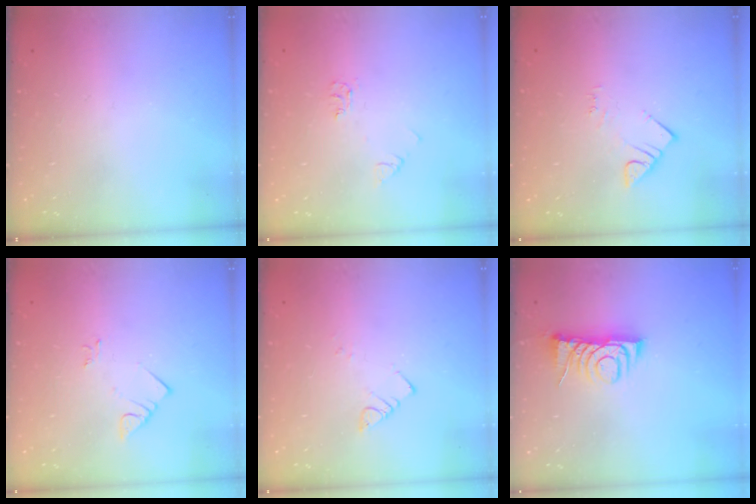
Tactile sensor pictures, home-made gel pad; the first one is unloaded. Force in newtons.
{"total": 5.0, "press": 5.0, "slide": 0.4}
{"total": 3.0, "press": 3.0, "slide": 0.3}
{"total": 2.3, "press": 2.3, "slide": 0.3}
{"total": 2.2, "press": 2.2, "slide": 0.2}
{"total": 7.4, "press": 7.4, "slide": 0.7}